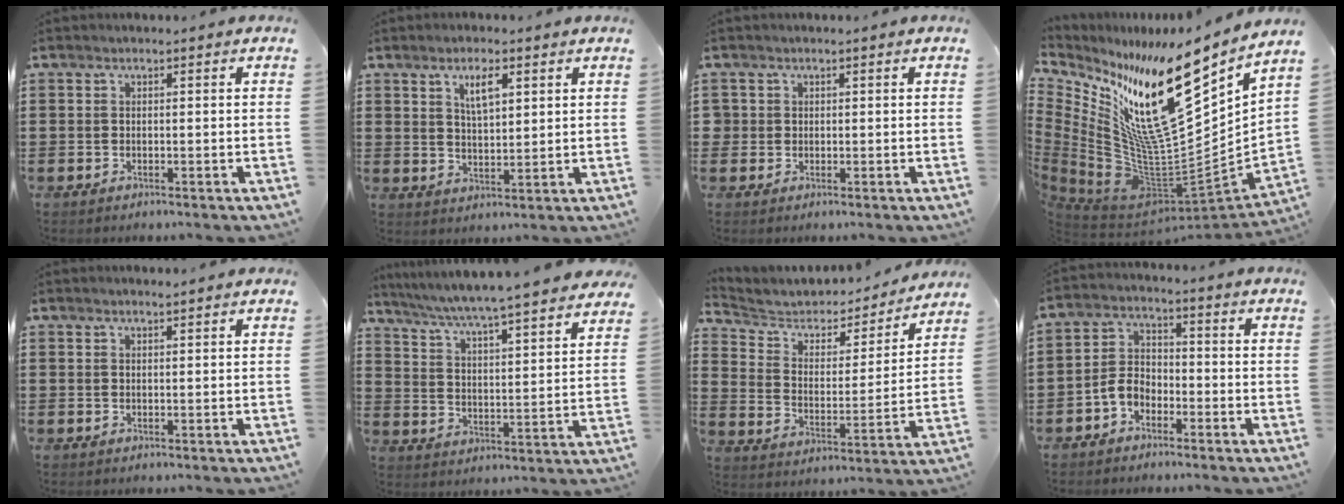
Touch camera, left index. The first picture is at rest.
{"total": 4.7, "force": [2.7, 1.6, 3.5], "torque": [-0.067, 0.002, 0.046]}
{"total": 1.2, "force": [0.3, 1.1, 0.1], "torque": [-0.006, 0.006, 0.004]}
{"total": 20.6, "force": [9.0, 6.5, 17.3], "torque": [-0.308, -0.096, 0.148]}
{"total": 0.7, "force": [0.6, -0.1, 0.3], "torque": [-0.007, -0.002, 0.012]}
{"total": 5.0, "force": [4.6, -0.9, 1.8], "torque": [-0.057, -0.041, 0.071]}
{"total": 4.4, "force": [3.9, 1.8, 0.6], "torque": [-0.042, -0.033, 0.060]}
{"total": 4.3, "force": [-2.9, 2.4, 2.0], "torque": [-0.055, 0.005, -0.062]}